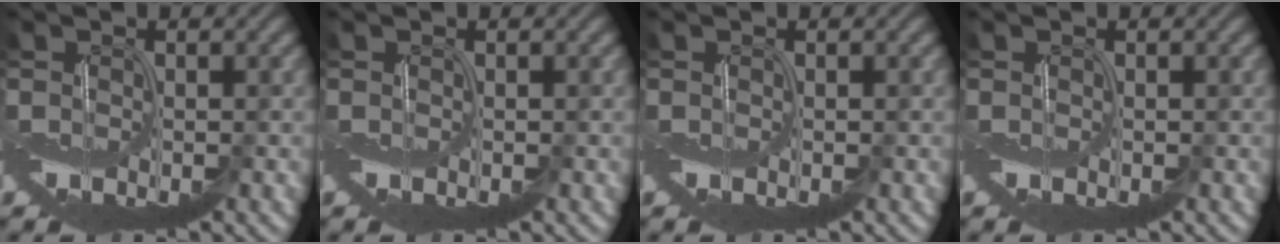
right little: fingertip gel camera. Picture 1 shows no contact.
{"total": 0.0}
{"total": 0.0}
{"total": 0.0}